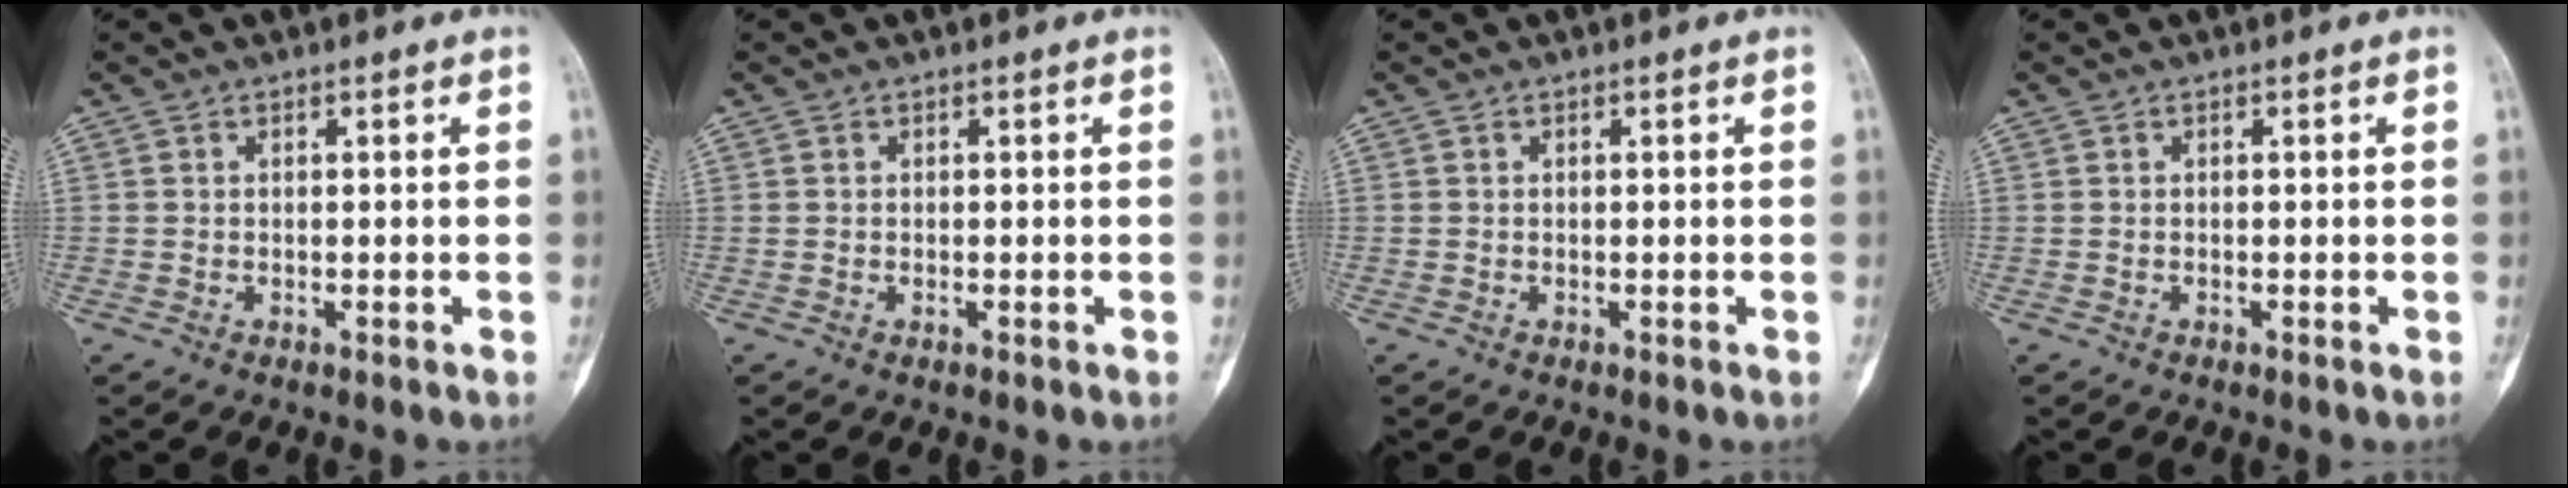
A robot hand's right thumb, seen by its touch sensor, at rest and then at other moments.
{"total": 0.0}
{"total": 0.0}
{"total": 0.0}